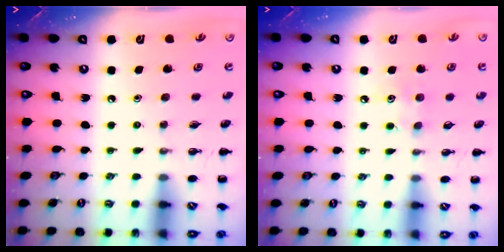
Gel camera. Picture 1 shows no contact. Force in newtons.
{"total": 4.6, "press": 4.4, "slide": 1.1}